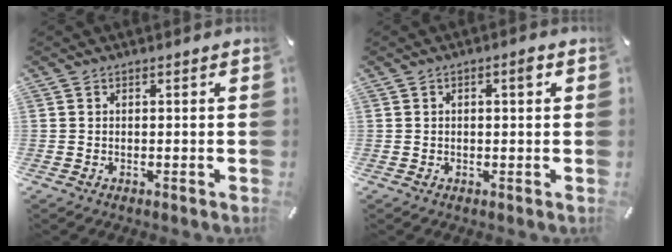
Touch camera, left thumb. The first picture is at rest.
{"total": 2.5, "force": [0.6, 1.0, 2.3], "torque": [-0.029, 0.001, 0.004]}